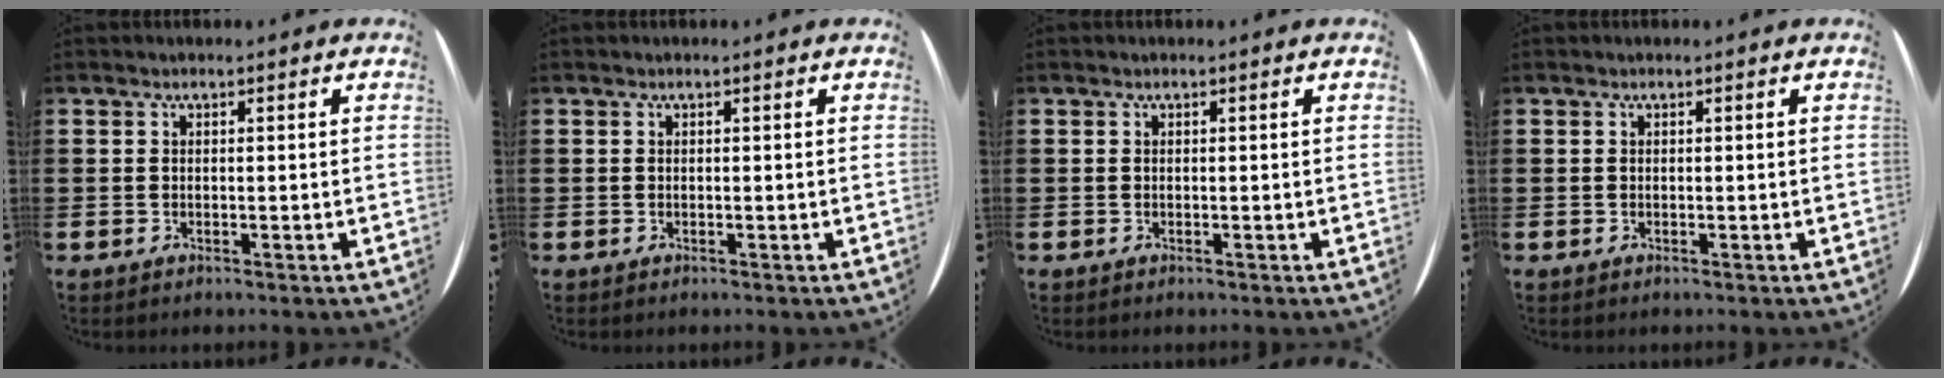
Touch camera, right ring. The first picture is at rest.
{"total": 0.0}
{"total": 0.0}
{"total": 0.0}